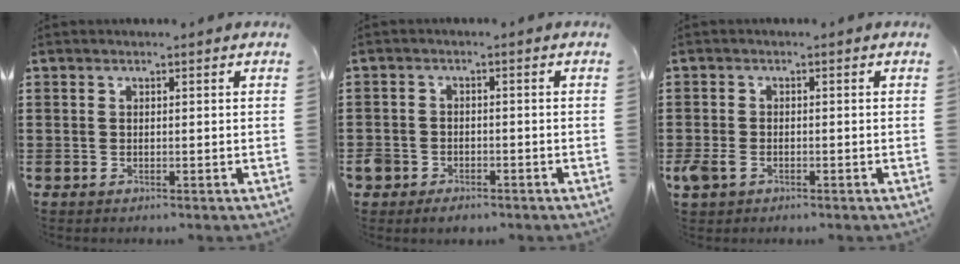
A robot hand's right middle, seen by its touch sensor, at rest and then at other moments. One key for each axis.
{"total": 2.3, "fx": -1.8, "fy": 1.3, "fz": 0.3, "tx": -0.018, "ty": 0.001, "tz": -0.043}
{"total": 2.5, "fx": -1.2, "fy": 1.6, "fz": 1.6, "tx": -0.052, "ty": -0.006, "tz": -0.028}